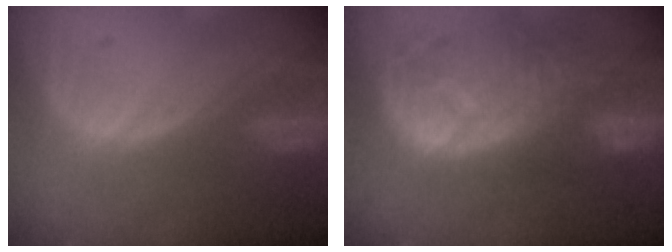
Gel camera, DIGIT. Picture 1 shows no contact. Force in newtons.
{"total": 11.4, "press": 10.0, "slide": 5.5}